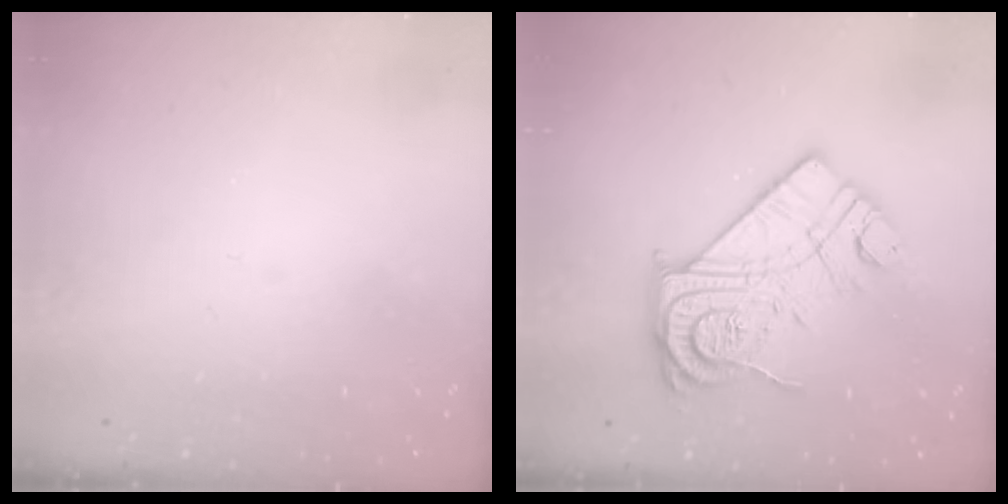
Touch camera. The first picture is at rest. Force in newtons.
{"total": 17.4, "press": 17.4, "slide": 1.3}